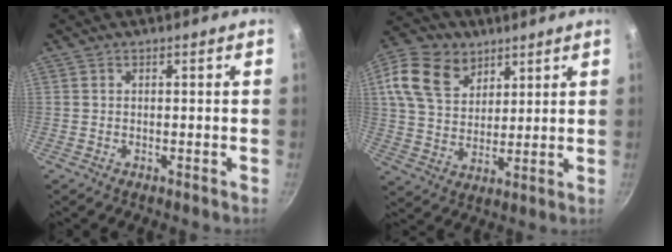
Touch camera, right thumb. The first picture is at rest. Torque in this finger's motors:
{"motor_torque": [0.08, 0.21, 0.05, 0.04, 0.19]}